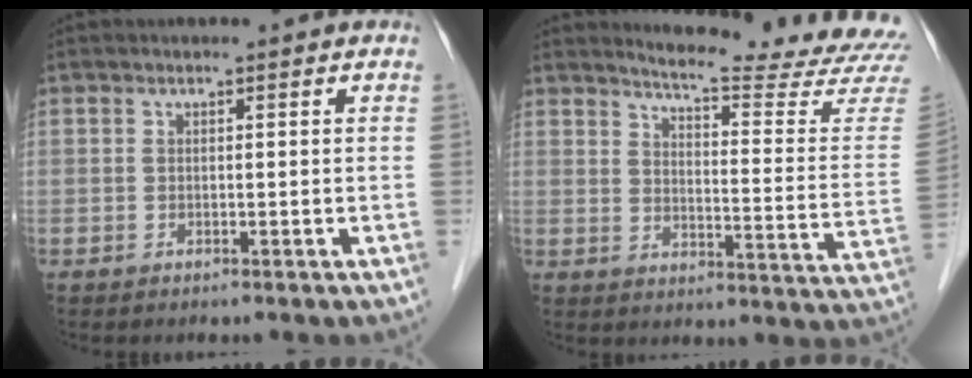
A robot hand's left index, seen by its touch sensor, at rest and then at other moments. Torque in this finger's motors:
{"motor_torque": [0.27, -0.55, 0.10, 0.02]}